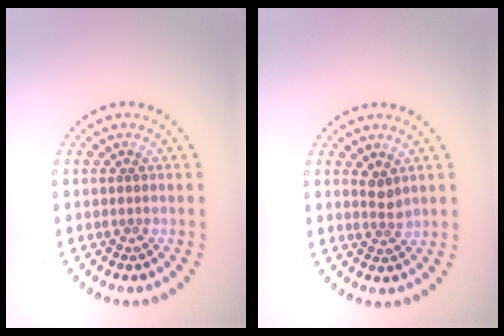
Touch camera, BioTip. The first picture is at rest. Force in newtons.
{"total": 1.4, "press": 1.1, "slide": 0.9}